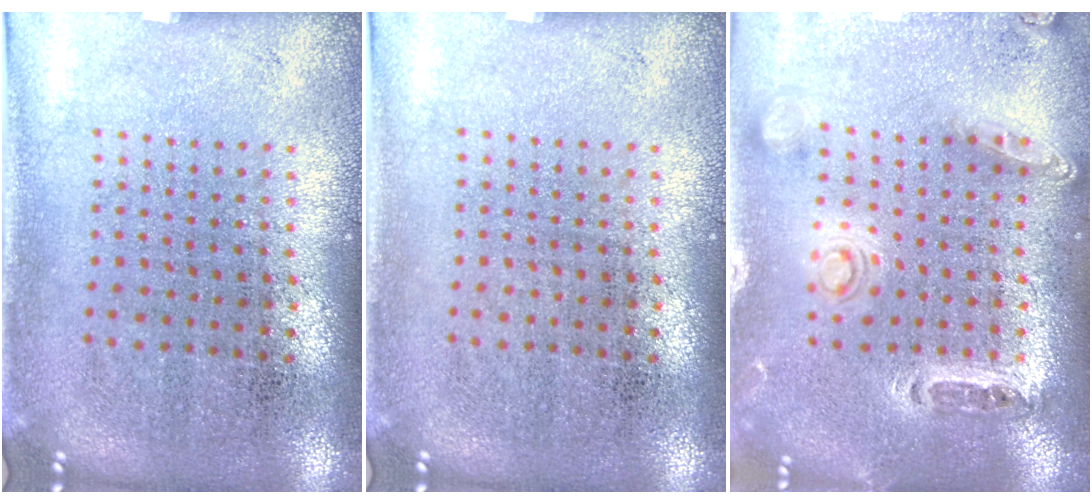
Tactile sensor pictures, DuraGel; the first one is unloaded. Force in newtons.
{"total": 0.0}
{"total": 1.0, "press": 1.0, "slide": 0.3}